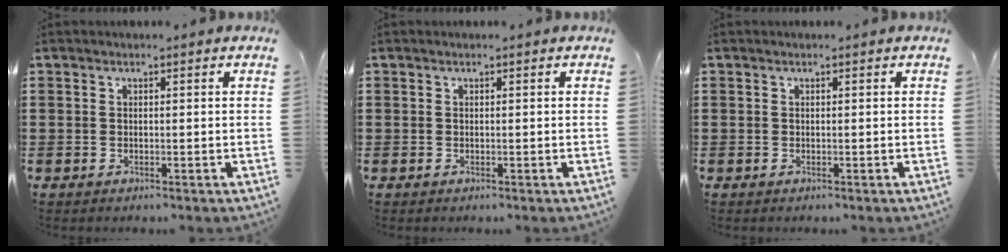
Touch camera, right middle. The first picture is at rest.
{"total": 0.0}
{"total": 0.0}